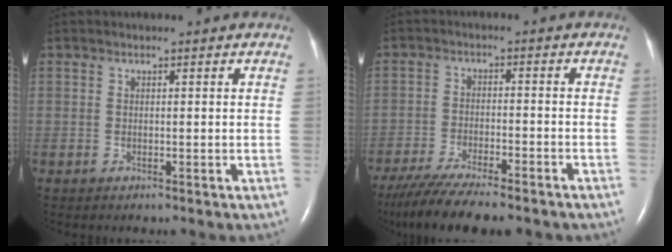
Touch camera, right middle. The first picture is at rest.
{"total": 13.7, "force": [-11.2, 2.0, 7.5], "torque": [-0.134, -0.027, -0.175]}